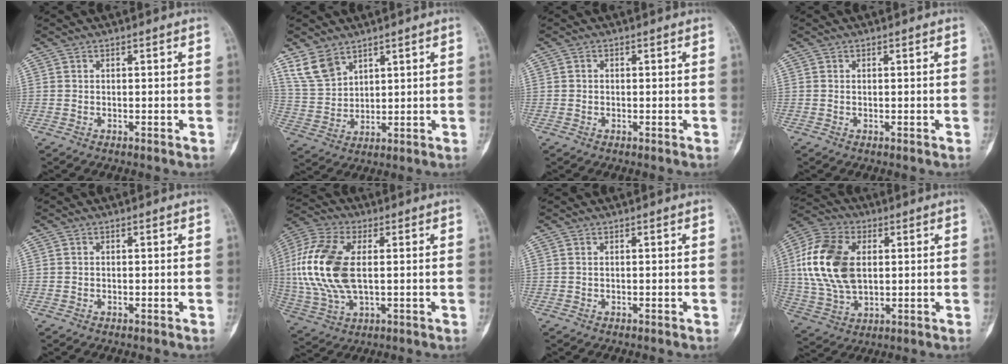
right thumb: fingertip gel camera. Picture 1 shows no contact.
{"total": 7.3, "force": [5.1, 4.3, 2.9], "torque": [-0.048, -0.020, 0.116]}
{"total": 0.8, "force": [0.0, 0.7, 0.2], "torque": [0.002, 0.003, -0.001]}
{"total": 0.0}
{"total": 0.0}
{"total": 17.2, "force": [1.4, 9.3, 14.4], "torque": [-0.329, 0.005, 0.030]}
{"total": 0.0}
{"total": 17.7, "force": [2.7, 11.3, 13.3], "torque": [-0.268, 0.004, 0.053]}